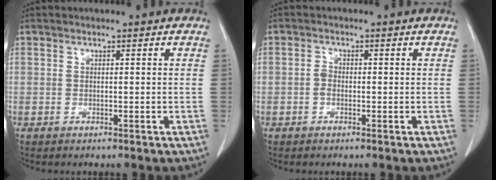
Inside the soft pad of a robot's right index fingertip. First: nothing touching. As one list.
[{"total": 1.7, "force": [-0.4, 1.3, 1.1], "torque": [-0.021, 0.008, -0.010]}]